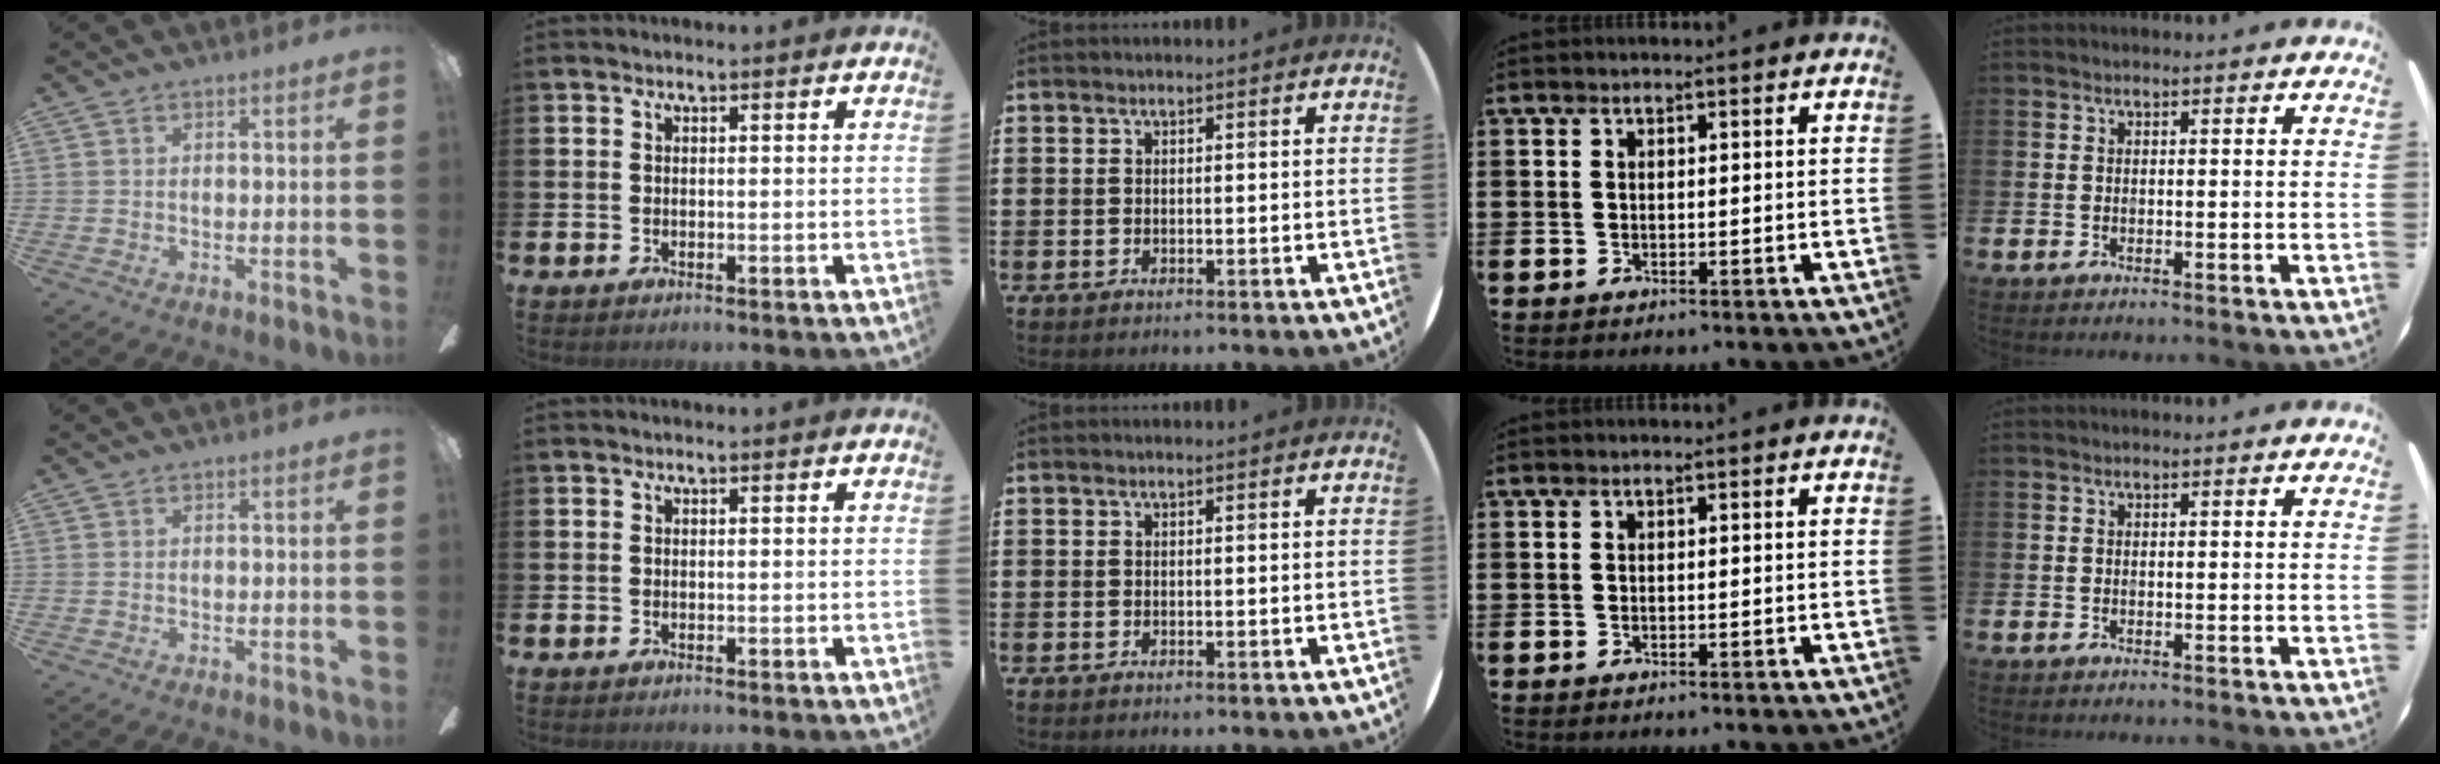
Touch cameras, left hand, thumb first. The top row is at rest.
{}